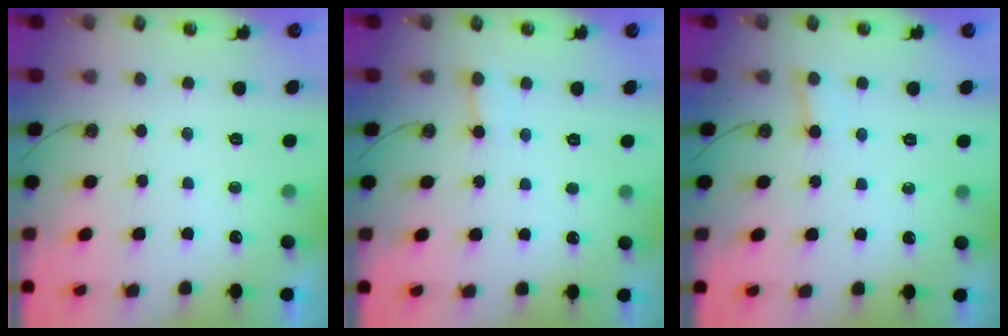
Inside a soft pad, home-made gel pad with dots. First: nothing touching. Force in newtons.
{"total": 2.8, "press": 2.8, "slide": 0.4}
{"total": 2.9, "press": 2.9, "slide": 0.2}